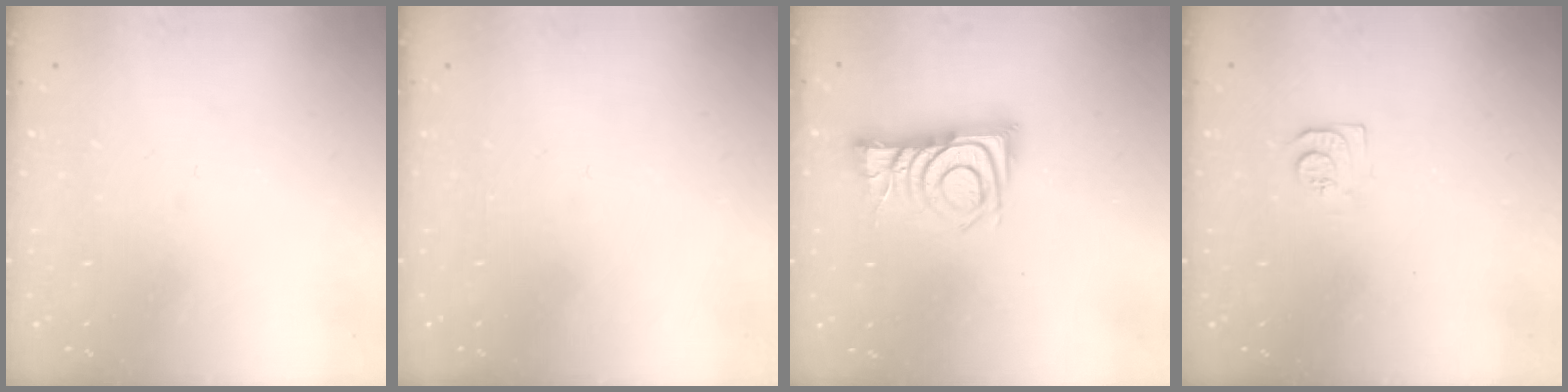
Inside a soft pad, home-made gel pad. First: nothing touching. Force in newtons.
{"total": 1.7, "press": 1.7, "slide": 0.1}
{"total": 11.2, "press": 11.2, "slide": 0.5}
{"total": 8.2, "press": 8.2, "slide": 0.9}